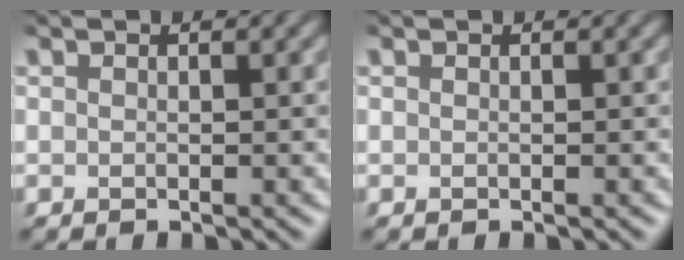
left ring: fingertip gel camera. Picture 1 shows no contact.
{"total": 0.0}